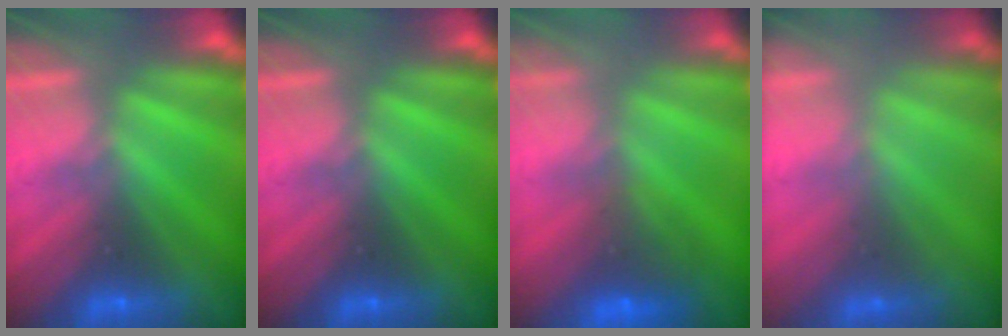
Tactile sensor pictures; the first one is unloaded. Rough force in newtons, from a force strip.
{"total": 0.0}
{"total": 7.5}
{"total": 1.7}